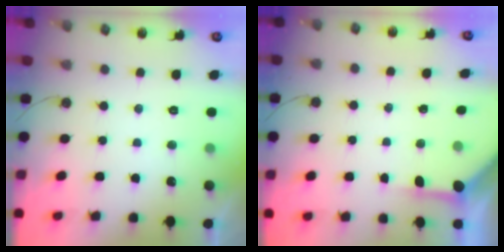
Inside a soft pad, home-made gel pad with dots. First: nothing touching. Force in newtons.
{"total": 3.9, "press": 3.8, "slide": 0.4}